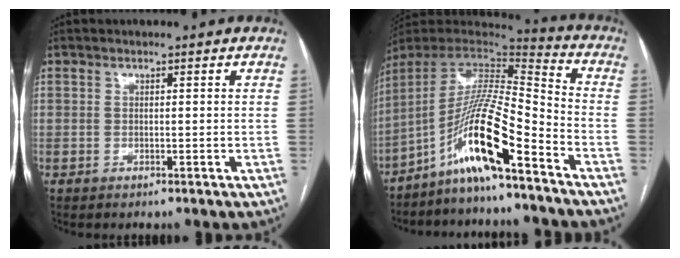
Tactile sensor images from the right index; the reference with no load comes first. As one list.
[{"total": 15.1, "force": [-9.0, 0.5, 12.1], "torque": [-0.228, 0.003, -0.164]}]